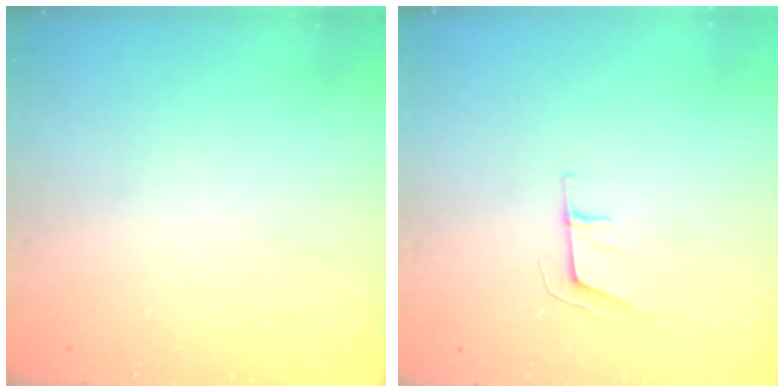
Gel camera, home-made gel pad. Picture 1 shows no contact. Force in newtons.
{"total": 6.1, "press": 5.5, "slide": 2.7}